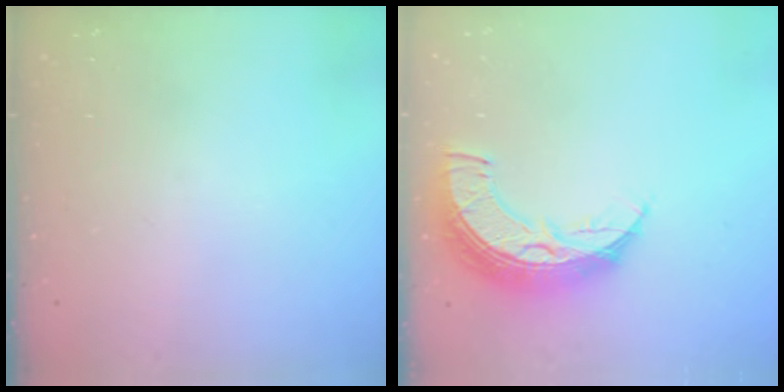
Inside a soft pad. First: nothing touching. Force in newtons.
{"total": 12.2, "press": 12.2, "slide": 0.9}